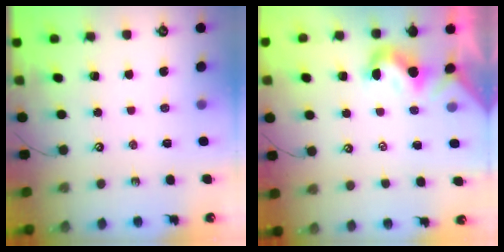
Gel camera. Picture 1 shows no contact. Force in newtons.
{"total": 0.0}